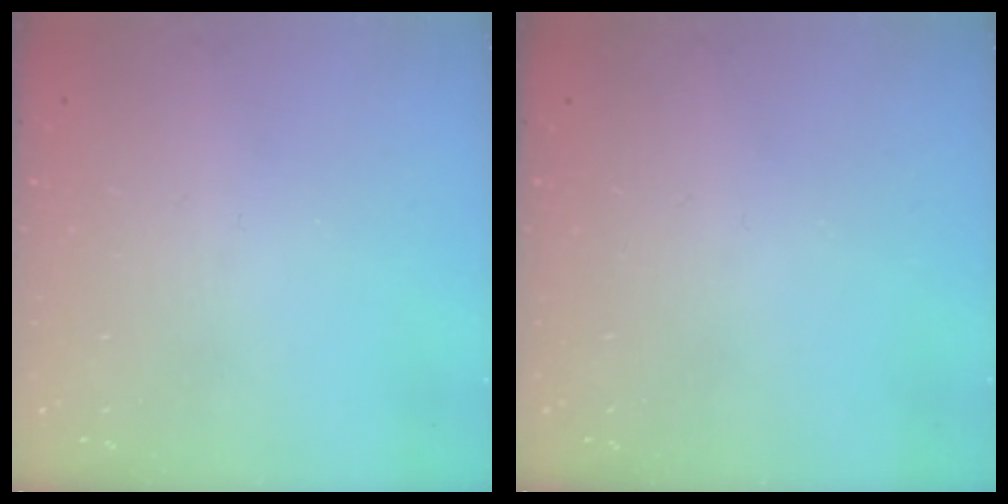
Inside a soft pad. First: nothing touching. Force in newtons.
{"total": 0.0}